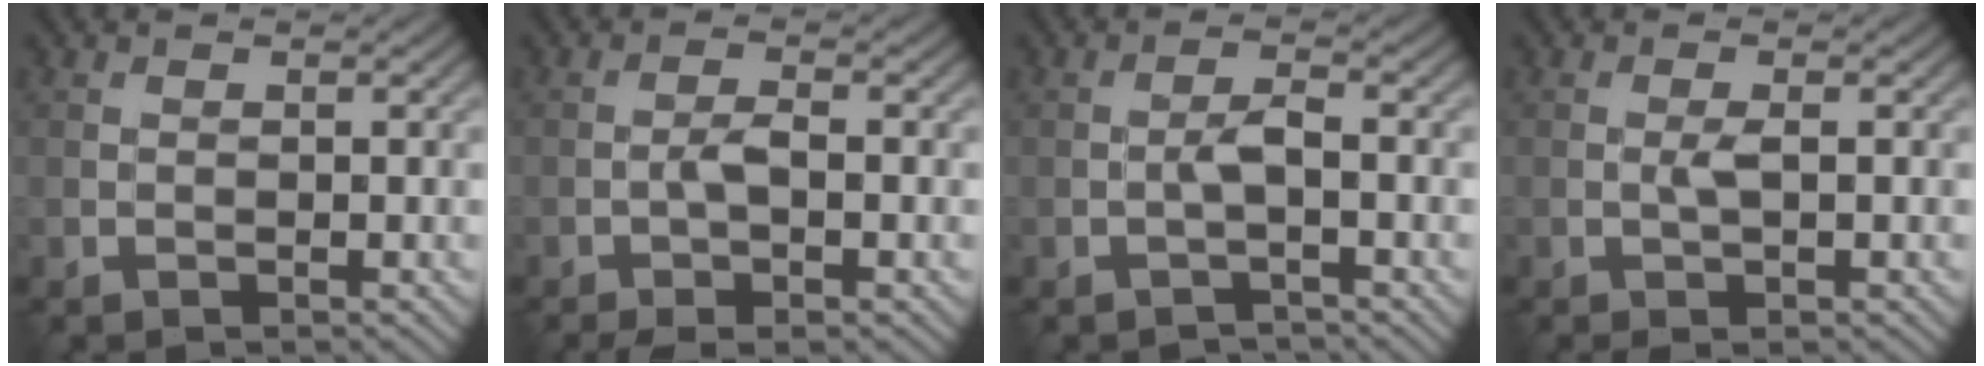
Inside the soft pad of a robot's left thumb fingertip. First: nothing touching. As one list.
[{"total": 3.5, "force": [-1.4, 1.0, 3.0], "torque": [-0.059, 0.002, -0.030]}, {"total": 1.9, "force": [-1.0, 0.5, 1.6], "torque": [-0.030, 0.007, -0.026]}, {"total": 1.6, "force": [-0.1, 0.2, 1.6], "torque": [-0.032, 0.001, -0.005]}]